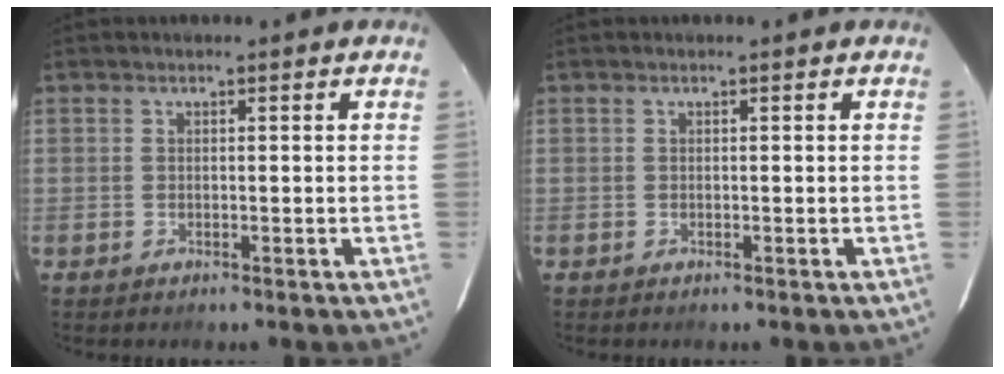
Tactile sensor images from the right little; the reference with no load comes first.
{"total": 0.0}